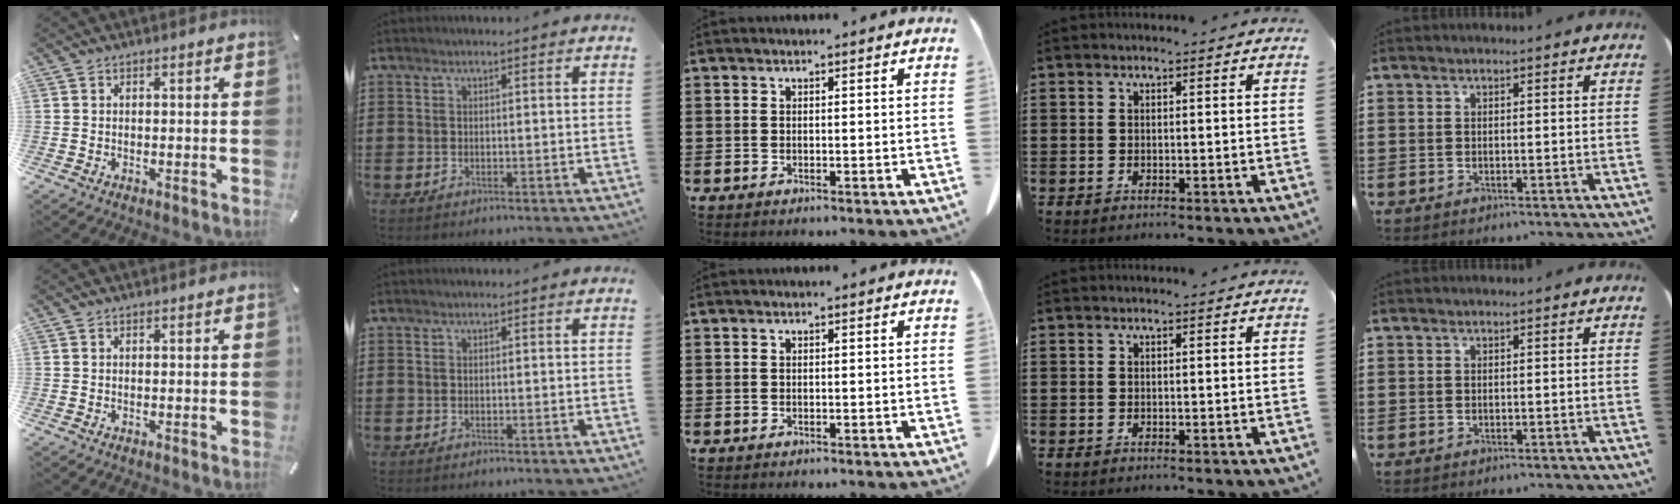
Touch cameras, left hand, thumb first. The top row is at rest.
{}